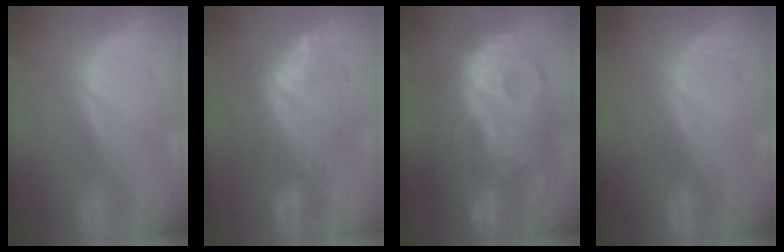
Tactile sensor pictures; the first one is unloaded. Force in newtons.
{"total": 7.0, "press": 6.5, "slide": 2.6}
{"total": 13.6, "press": 13.5, "slide": 1.2}
{"total": 0.0}